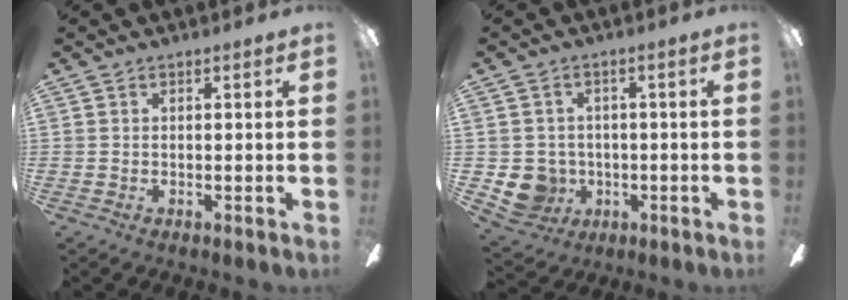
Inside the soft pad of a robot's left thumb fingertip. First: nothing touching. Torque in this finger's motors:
{"motor_torque": [-0.07, 0.10, 0.03, -0.02, 0.00]}